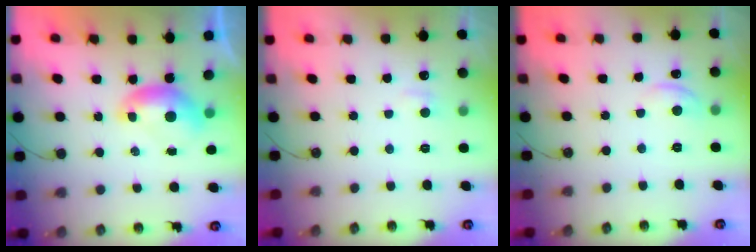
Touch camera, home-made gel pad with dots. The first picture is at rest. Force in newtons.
{"total": 1.1, "press": 0.9, "slide": 0.6}
{"total": 2.4, "press": 2.3, "slide": 0.8}